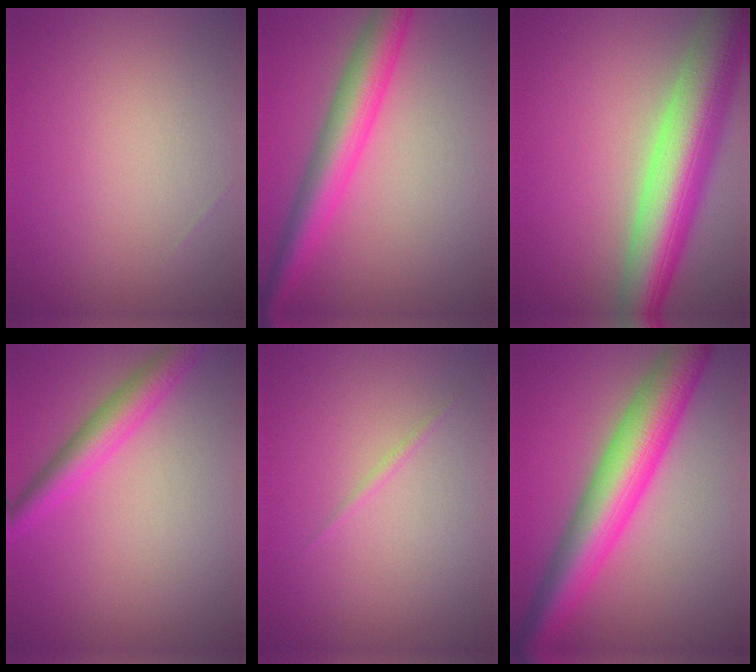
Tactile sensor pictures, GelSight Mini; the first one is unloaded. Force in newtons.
{"total": 5.6, "press": 5.6, "slide": 0.1}
{"total": 10.0, "press": 10.0, "slide": 0.4}
{"total": 3.8, "press": 3.8, "slide": 0.1}
{"total": 0.5, "press": 0.5, "slide": 0.0}
{"total": 8.8, "press": 8.8, "slide": 0.1}